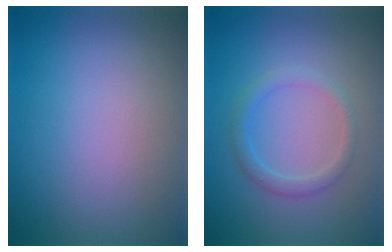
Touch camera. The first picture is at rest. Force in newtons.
{"total": 1.9, "press": 1.9, "slide": 0.2}